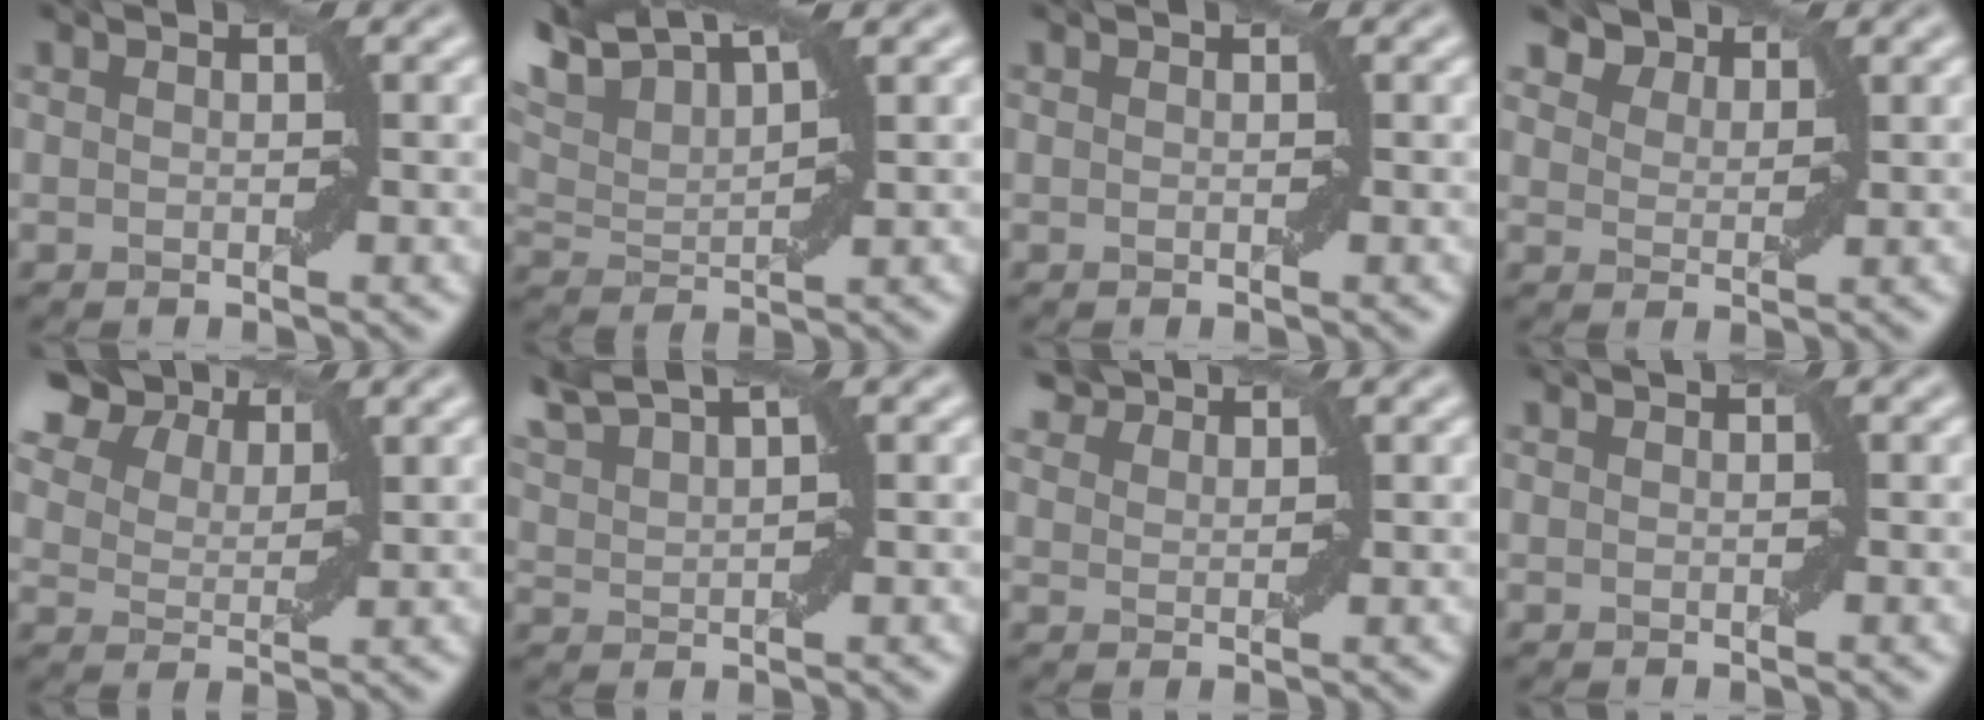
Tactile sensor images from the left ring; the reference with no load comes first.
{"total": 7.7, "force": [6.5, 1.7, 3.9], "torque": [-0.097, 0.028, 0.111]}
{"total": 0.0}
{"total": 3.3, "force": [2.9, 1.4, 0.8], "torque": [-0.029, -0.006, 0.063]}
{"total": 8.2, "force": [6.3, 3.9, 3.5], "torque": [-0.095, 0.015, 0.115]}
{"total": 5.5, "force": [4.6, 1.1, 2.9], "torque": [-0.067, 0.025, 0.070]}
{"total": 3.2, "force": [3.0, 0.8, 0.7], "torque": [-0.022, 0.011, 0.056]}
{"total": 0.0}